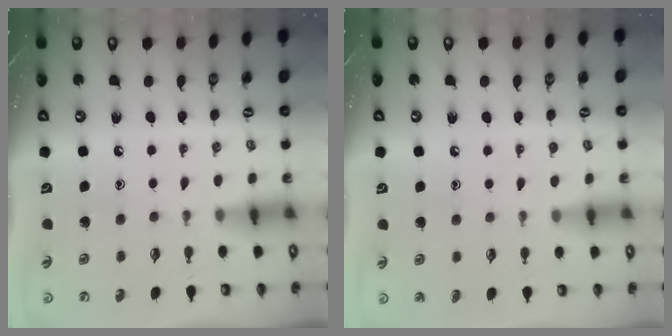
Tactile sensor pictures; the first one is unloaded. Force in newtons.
{"total": 3.8, "press": 3.7, "slide": 0.5}